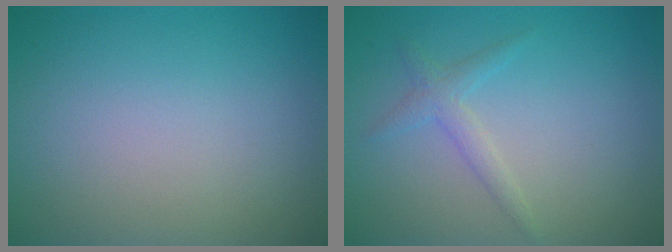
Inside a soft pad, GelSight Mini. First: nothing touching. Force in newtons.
{"total": 1.6, "press": 1.6, "slide": 0.1}